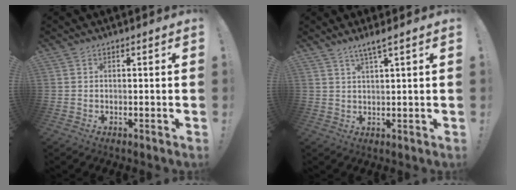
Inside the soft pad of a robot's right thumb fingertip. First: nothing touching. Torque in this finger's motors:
{"motor_torque": [-0.29, -0.01, -0.24, 0.30, 0.02]}